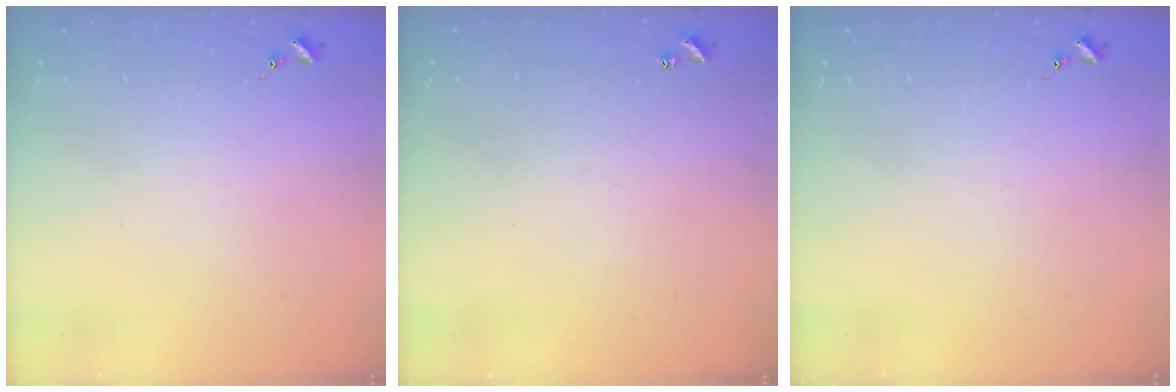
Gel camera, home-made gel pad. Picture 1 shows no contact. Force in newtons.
{"total": 1.0, "press": 1.0, "slide": 0.2}
{"total": 0.0}